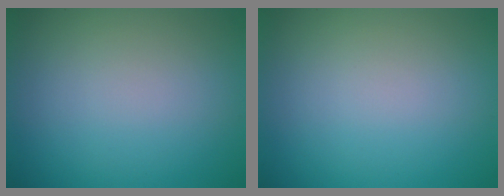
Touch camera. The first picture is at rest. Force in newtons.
{"total": 0.0}